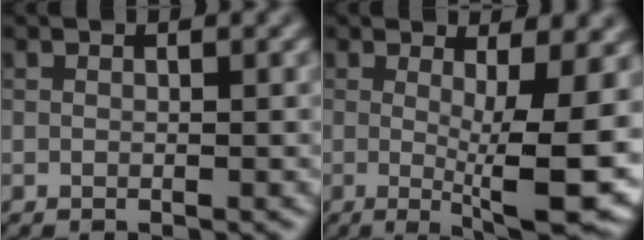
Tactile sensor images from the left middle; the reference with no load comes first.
{"total": 10.2, "force": [-0.2, 2.4, 9.9], "torque": [-0.127, -0.014, -0.003]}